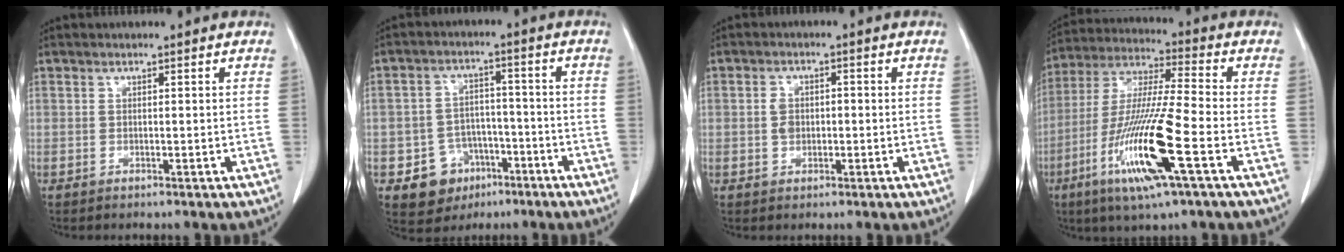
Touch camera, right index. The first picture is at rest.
{"total": 7.9, "force": [-3.9, 6.7, 1.9], "torque": [-0.030, 0.015, -0.051]}
{"total": 2.8, "force": [-0.3, 2.1, 1.8], "torque": [-0.033, 0.010, -0.005]}
{"total": 16.6, "force": [-6.2, 0.4, 15.4], "torque": [-0.316, -0.022, -0.118]}